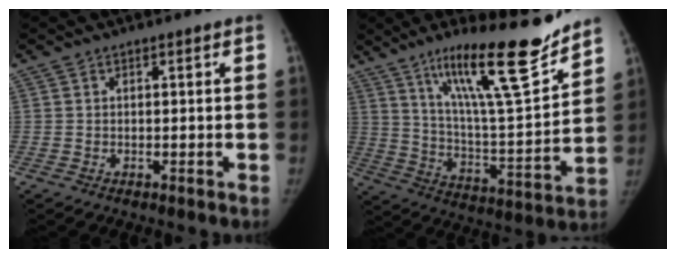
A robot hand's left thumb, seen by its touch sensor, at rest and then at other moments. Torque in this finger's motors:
{"motor_torque": [0.24, 0.17, 1.43, -1.34, 0.10]}